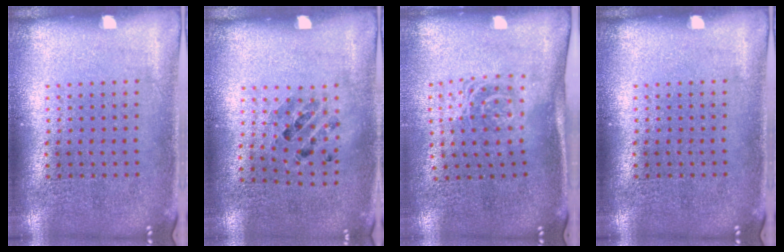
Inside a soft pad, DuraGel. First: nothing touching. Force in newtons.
{"total": 0.8, "press": 0.7, "slide": 0.3}
{"total": 1.5, "press": 1.1, "slide": 1.0}
{"total": 0.0}